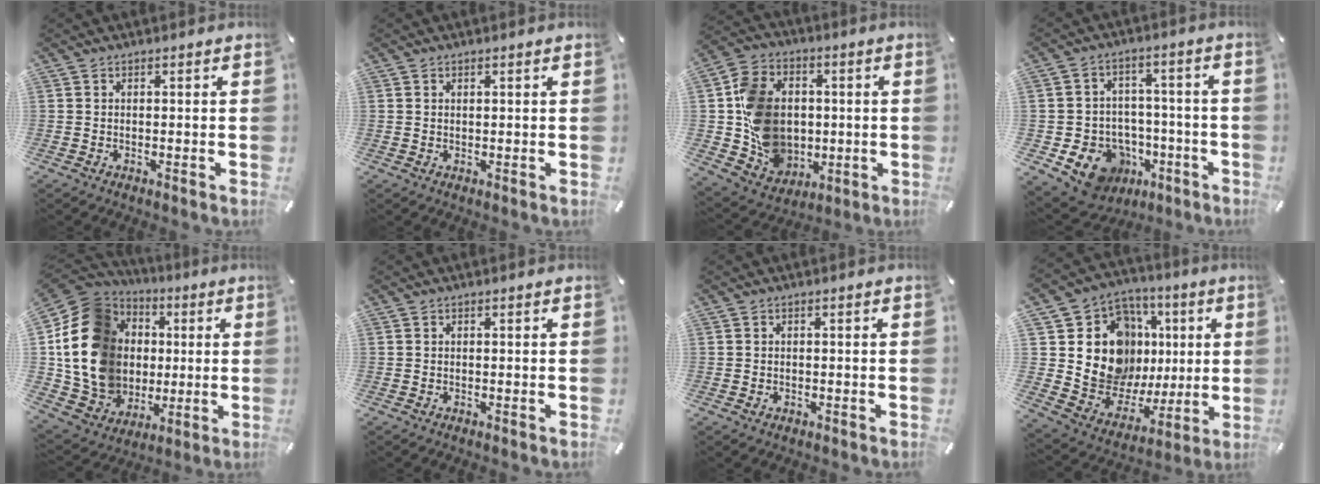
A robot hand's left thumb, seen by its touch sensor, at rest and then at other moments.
{"total": 0.6, "force": [0.4, 0.2, 0.4], "torque": [-0.006, 0.001, 0.007]}
{"total": 15.3, "force": [0.4, 13.2, 7.7], "torque": [-0.161, 0.011, 0.022]}
{"total": 12.2, "force": [-5.1, 10.2, 4.2], "torque": [-0.068, 0.026, -0.076]}
{"total": 19.8, "force": [1.9, 17.6, 8.8], "torque": [-0.187, -0.023, 0.054]}
{"total": 0.0}
{"total": 0.8, "force": [-0.2, 0.6, 0.4], "torque": [-0.008, 0.003, -0.006]}
{"total": 16.6, "force": [4.2, 14.3, 7.4], "torque": [-0.124, -0.038, 0.100]}